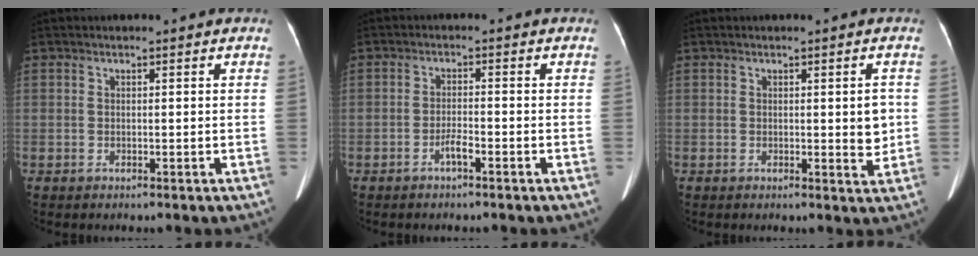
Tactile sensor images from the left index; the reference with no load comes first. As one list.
[{"total": 2.1, "force": [-1.4, 0.2, 1.6], "torque": [-0.028, 0.002, -0.026]}, {"total": 3.1, "force": [0.2, 0.9, 2.9], "torque": [-0.034, -0.002, 0.003]}]